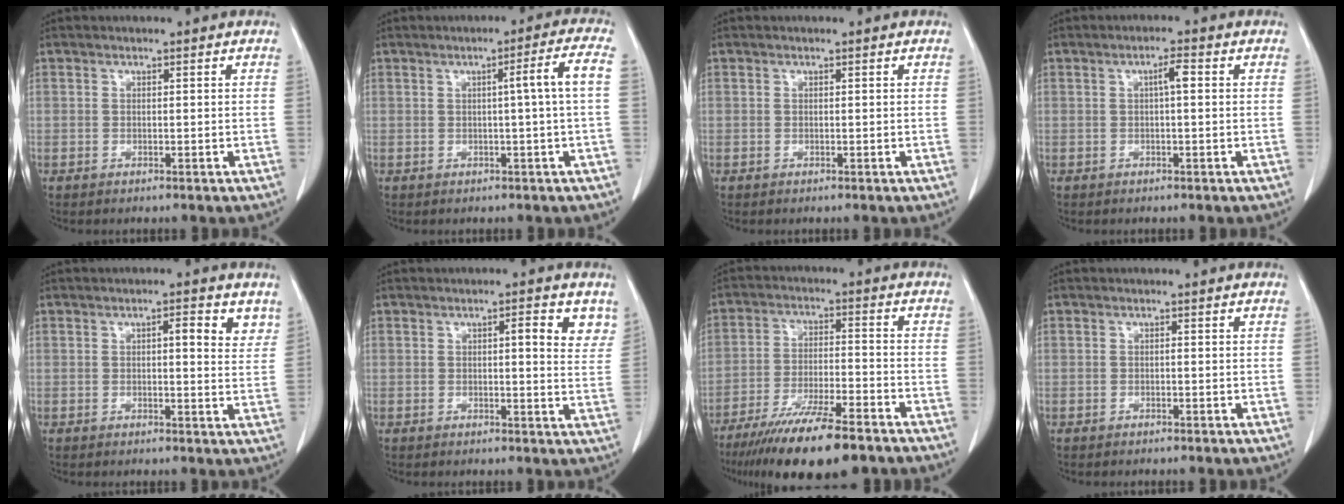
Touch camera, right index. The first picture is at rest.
{"total": 4.8, "force": [0.1, -1.2, 4.6], "torque": [-0.063, 0.005, 0.003]}
{"total": 0.0}
{"total": 2.2, "force": [0.2, 0.2, 2.1], "torque": [-0.037, 0.005, 0.002]}
{"total": 4.4, "force": [2.1, 1.2, 3.6], "torque": [-0.042, -0.002, 0.022]}
{"total": 4.8, "force": [2.2, 1.0, 4.1], "torque": [-0.043, -0.004, 0.022]}
{"total": 16.3, "force": [-12.4, 2.4, 10.3], "torque": [-0.170, -0.033, -0.203]}
{"total": 0.0}